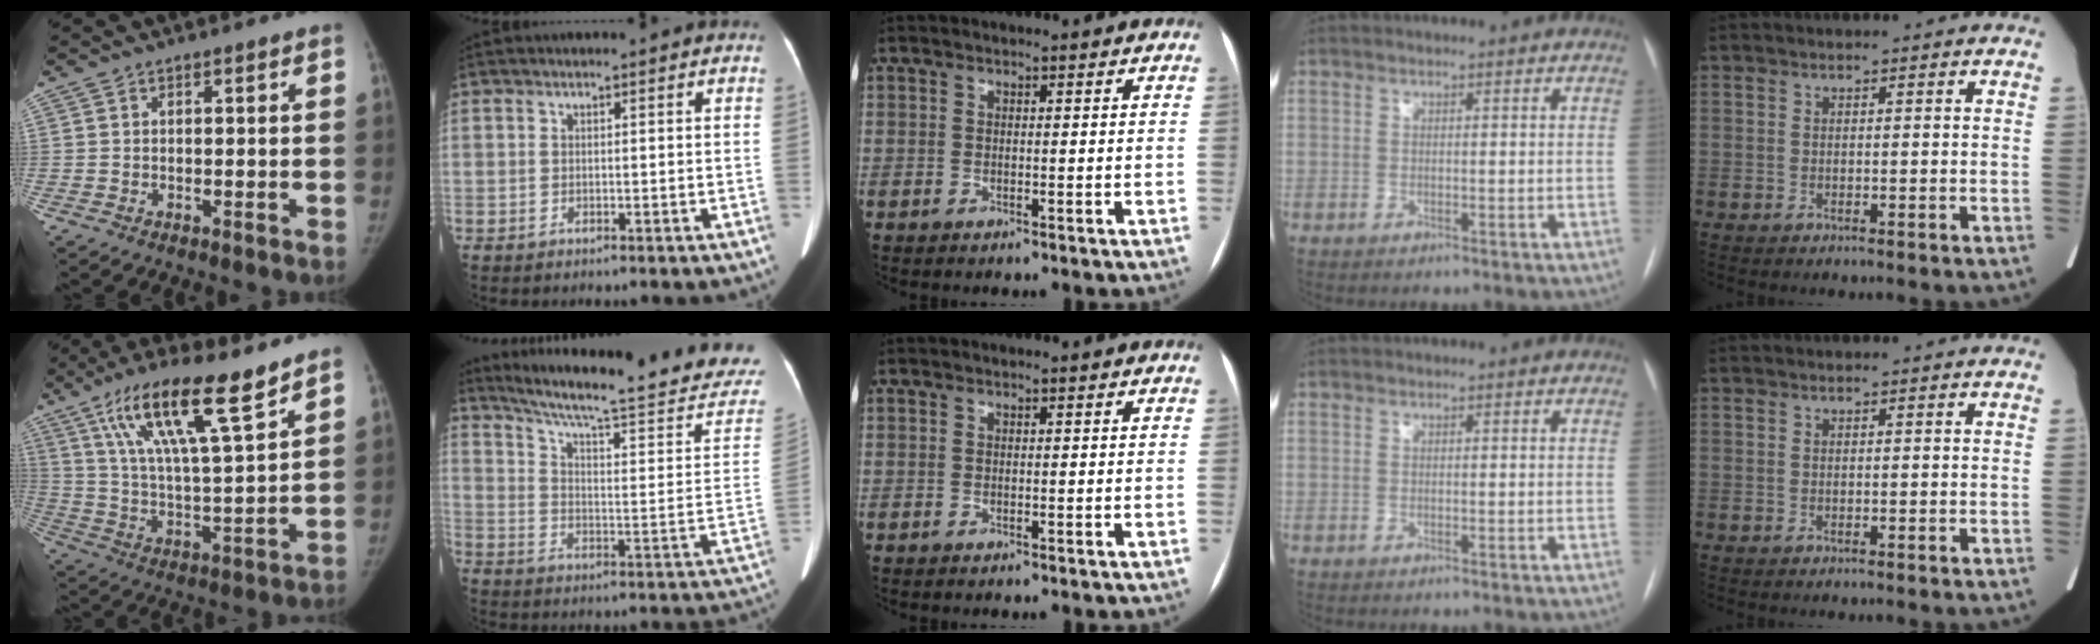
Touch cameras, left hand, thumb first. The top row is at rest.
{"thumb": {"total": 18.1, "force": [11.6, 3.0, 13.5], "torque": [-0.228, -0.049, 0.211]}, "index": {"total": 27.2, "force": [24.4, 2.2, 12.0], "torque": [-0.180, -0.074, 0.315]}}